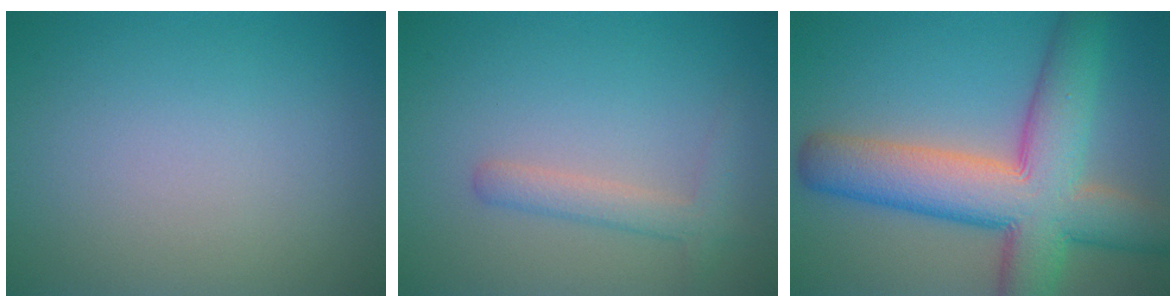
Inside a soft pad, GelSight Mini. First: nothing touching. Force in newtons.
{"total": 2.2, "press": 2.2, "slide": 0.2}
{"total": 11.1, "press": 11.1, "slide": 0.4}